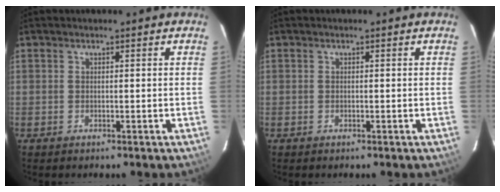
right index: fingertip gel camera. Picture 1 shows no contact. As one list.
[{"total": 0.0}]